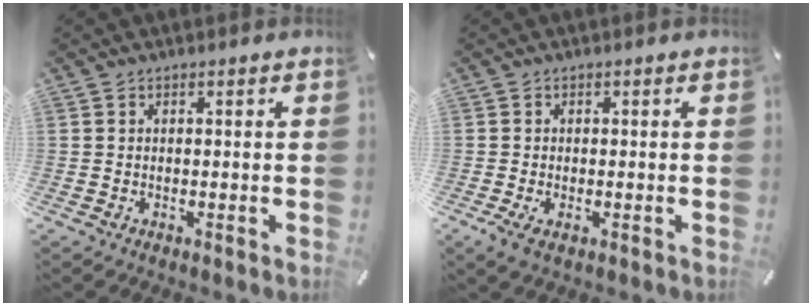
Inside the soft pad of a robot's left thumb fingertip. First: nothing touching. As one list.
[{"total": 1.9, "force": [-0.4, 1.2, 1.4], "torque": [-0.026, 0.002, -0.006]}]